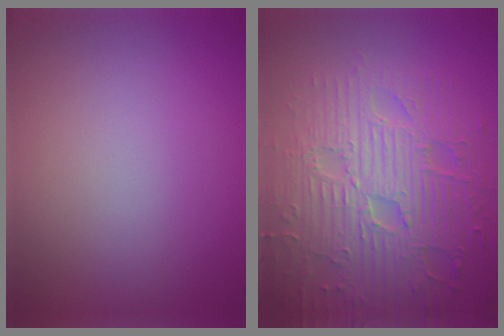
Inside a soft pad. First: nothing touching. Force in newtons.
{"total": 9.4, "press": 6.8, "slide": 6.4}